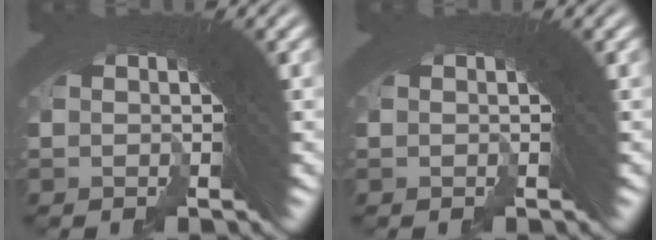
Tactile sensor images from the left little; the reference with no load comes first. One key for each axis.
{"total": 0.0}